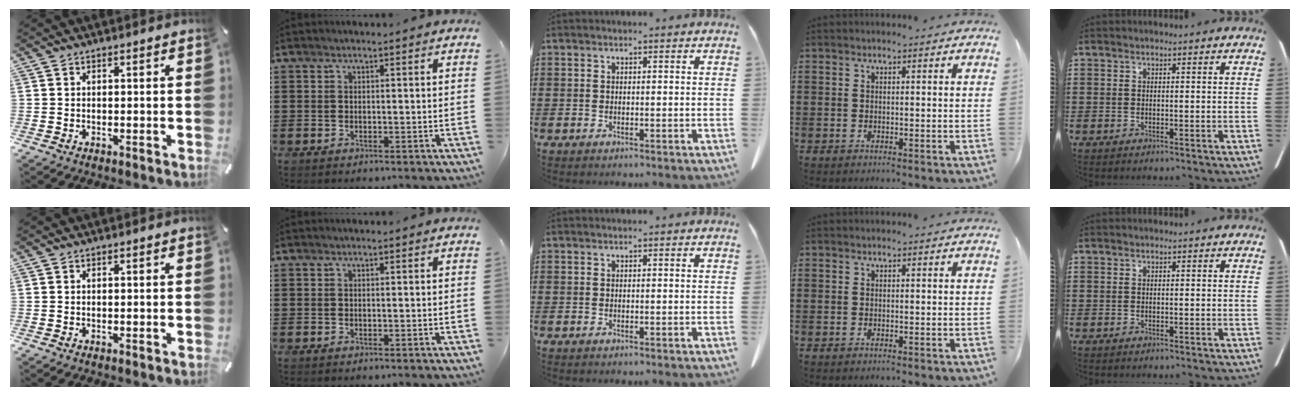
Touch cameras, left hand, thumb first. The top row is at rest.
{}